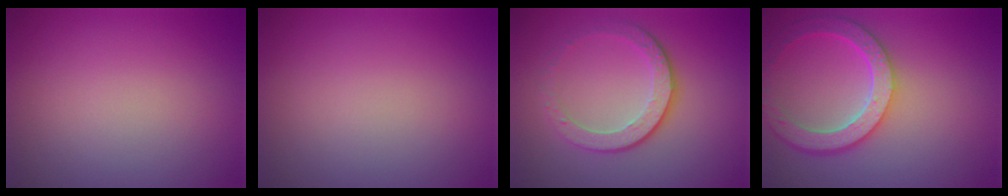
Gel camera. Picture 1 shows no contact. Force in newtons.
{"total": 0.0}
{"total": 4.2, "press": 3.1, "slide": 2.8}
{"total": 5.8, "press": 4.7, "slide": 3.4}